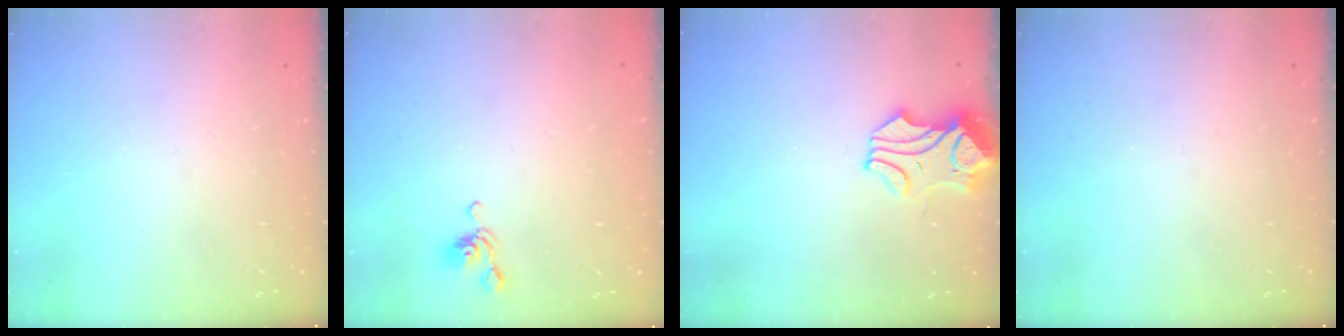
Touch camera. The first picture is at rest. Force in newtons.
{"total": 5.4, "press": 5.4, "slide": 0.5}
{"total": 1.1, "press": 0.7, "slide": 0.9}
{"total": 0.0}